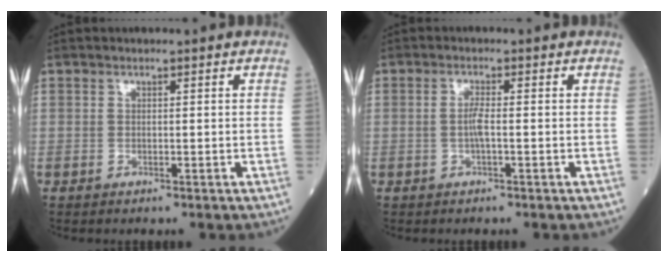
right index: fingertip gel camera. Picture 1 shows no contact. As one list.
[{"total": 2.0, "force": [-0.3, 0.1, 2.0], "torque": [-0.042, 0.000, -0.007]}]